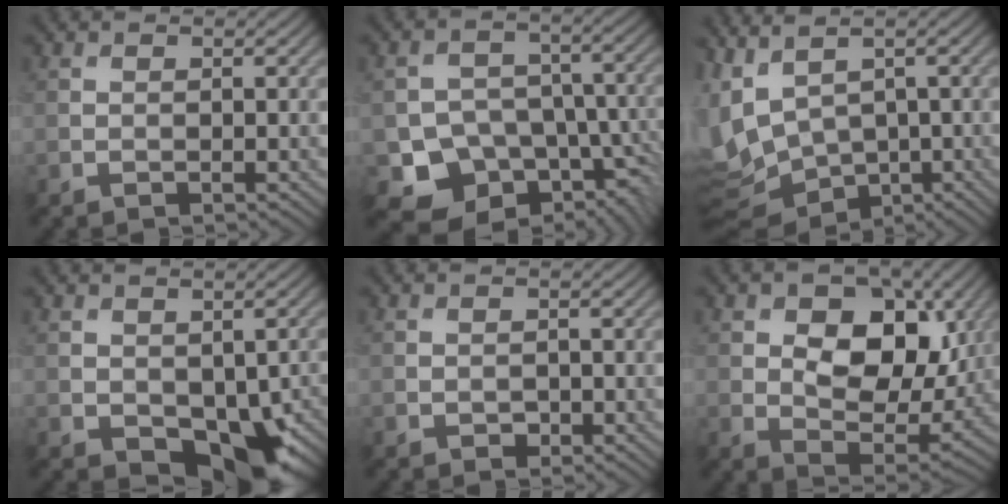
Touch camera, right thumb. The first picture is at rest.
{"total": 11.1, "force": [-5.4, 8.2, 5.3], "torque": [-0.089, -0.037, -0.081]}
{"total": 8.3, "force": [-0.2, 5.2, 6.6], "torque": [-0.181, -0.012, 0.018]}
{"total": 9.7, "force": [-2.8, 6.2, 6.9], "torque": [-0.104, -0.044, -0.021]}
{"total": 0.8, "force": [-0.4, 0.6, 0.4], "torque": [-0.004, -0.002, -0.008]}
{"total": 11.1, "force": [2.7, 7.0, 8.2], "torque": [-0.141, -0.010, 0.042]}